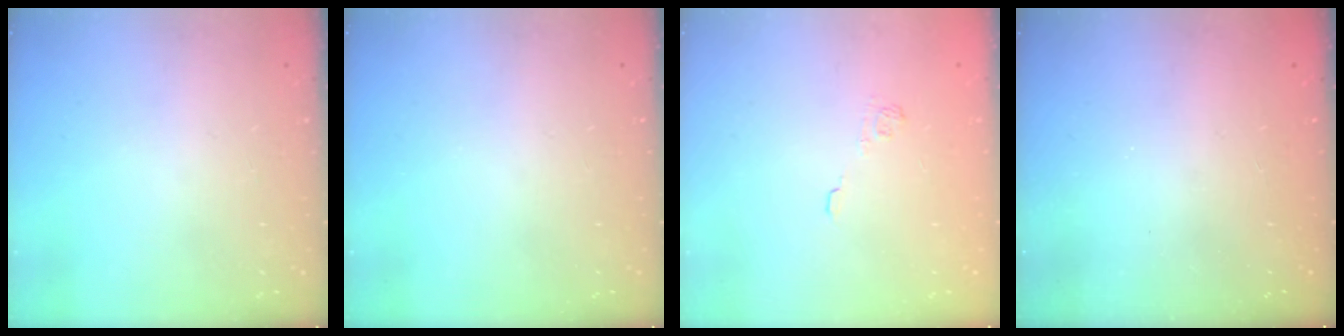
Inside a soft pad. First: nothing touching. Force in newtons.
{"total": 0.0}
{"total": 2.2, "press": 1.8, "slide": 1.3}
{"total": 2.3, "press": 2.2, "slide": 0.8}